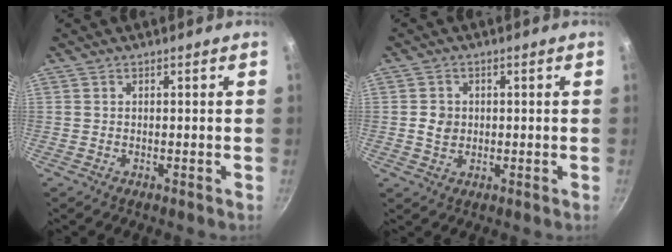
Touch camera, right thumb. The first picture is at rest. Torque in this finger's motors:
{"motor_torque": [-0.01, -0.03, 0.24, 0.03, -0.02]}